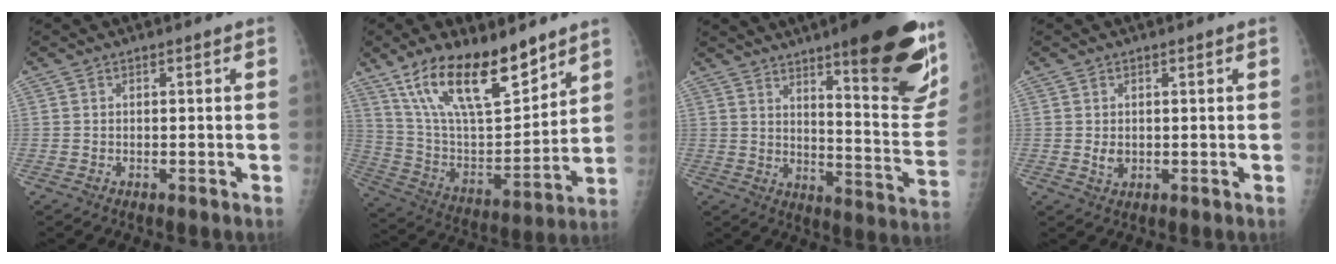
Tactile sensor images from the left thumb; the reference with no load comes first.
{"total": 21.3, "force": [14.3, 7.7, 13.7], "torque": [-0.209, -0.067, 0.269]}
{"total": 24.7, "force": [14.5, 5.0, 19.4], "torque": [-0.229, -0.079, 0.204]}
{"total": 2.1, "force": [0.1, 1.6, 1.3], "torque": [-0.016, -0.003, 0.008]}